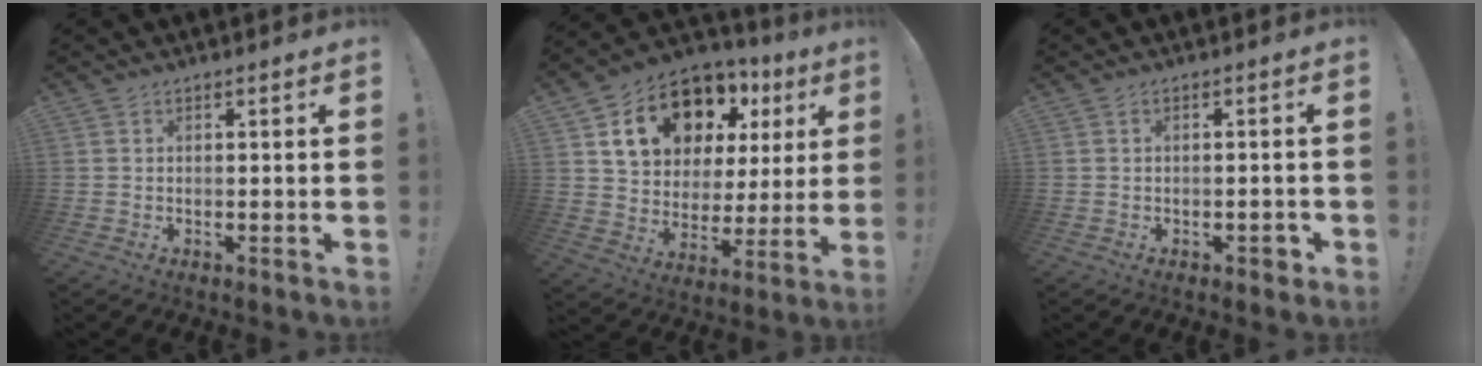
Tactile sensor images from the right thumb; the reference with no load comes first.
{"total": 18.2, "force": [10.1, 12.0, 9.3], "torque": [-0.151, -0.049, 0.202]}
{"total": 2.6, "force": [-1.1, 1.3, 1.9], "torque": [-0.019, 0.005, -0.020]}